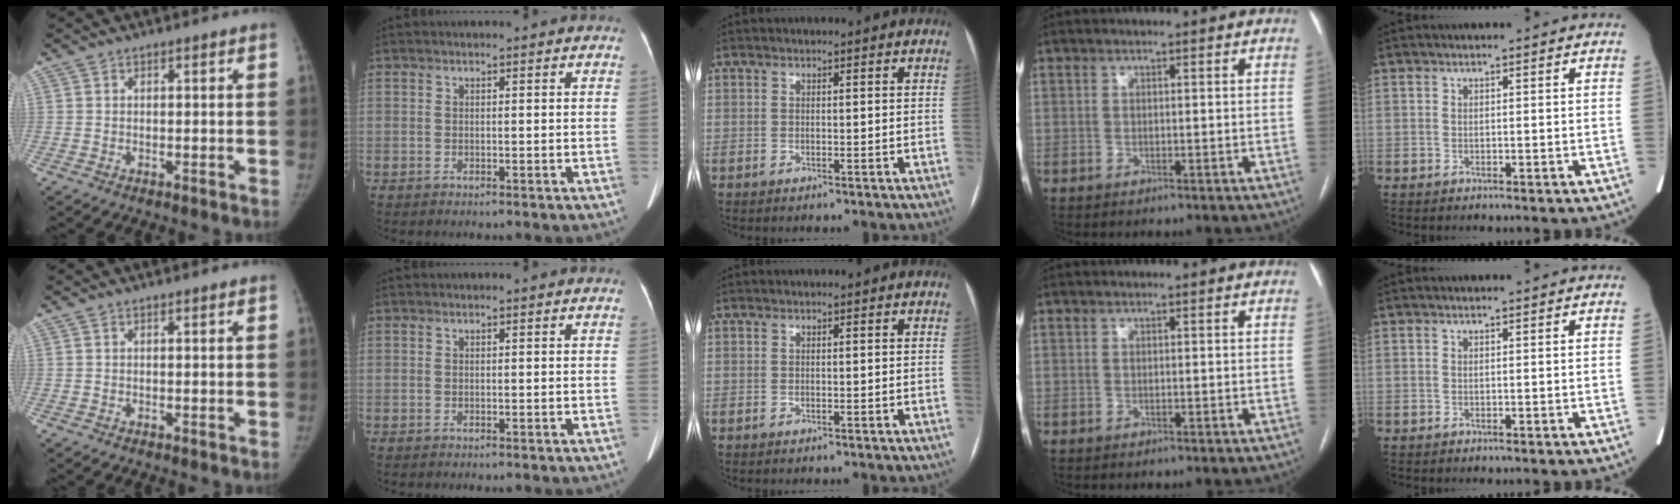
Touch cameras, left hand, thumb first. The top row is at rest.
{}